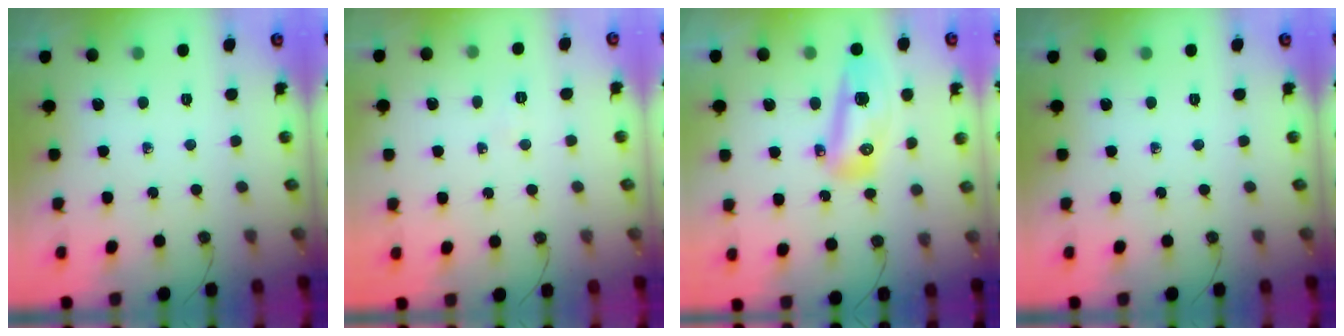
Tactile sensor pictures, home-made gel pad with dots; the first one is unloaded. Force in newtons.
{"total": 16.1, "press": 5.3, "slide": 15.2}
{"total": 11.3, "press": 11.2, "slide": 1.3}
{"total": 0.0}